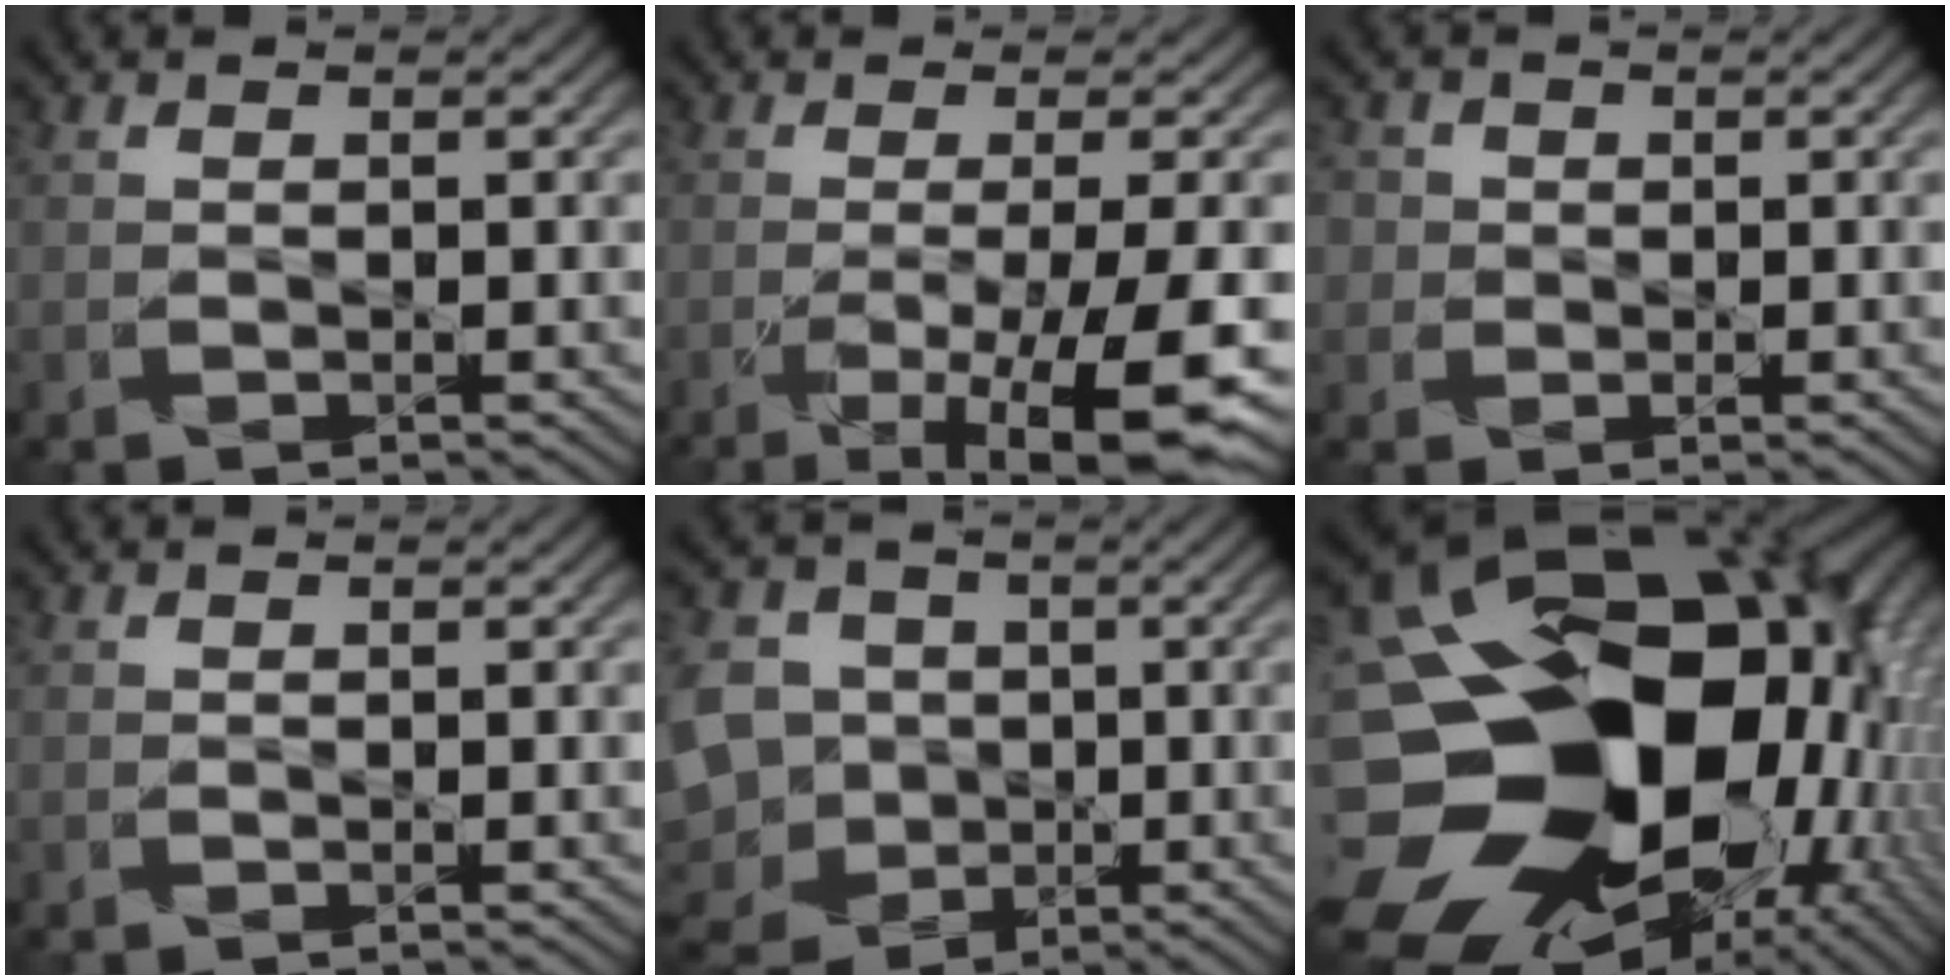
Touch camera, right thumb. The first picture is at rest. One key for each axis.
{"total": 11.1, "fx": -5.0, "fy": 1.8, "fz": 9.7, "tx": -0.161, "ty": -0.016, "tz": -0.069}
{"total": 3.3, "fx": 1.0, "fy": 2.9, "fz": 1.0, "tx": -0.027, "ty": 0.008, "tz": 0.005}
{"total": 0.0}
{"total": 12.6, "fx": -1.1, "fy": 11.0, "fz": 6.1, "tx": -0.204, "ty": -0.015, "tz": -0.034}
{"total": 23.1, "fx": -5.7, "fy": 17.2, "fz": 14.4, "tx": -0.295, "ty": -0.055, "tz": -0.094}